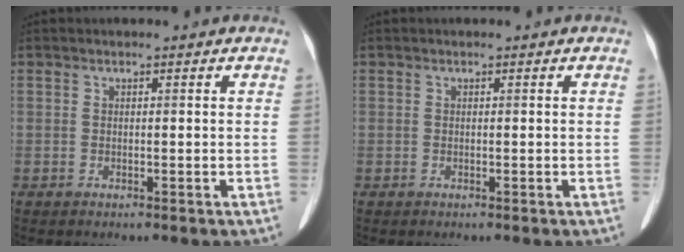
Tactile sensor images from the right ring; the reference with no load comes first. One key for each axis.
{"total": 0.0}